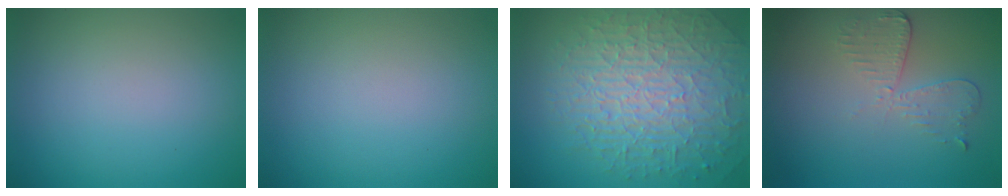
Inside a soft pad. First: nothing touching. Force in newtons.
{"total": 0.0}
{"total": 9.7, "press": 6.3, "slide": 7.4}
{"total": 2.9, "press": 2.6, "slide": 1.4}